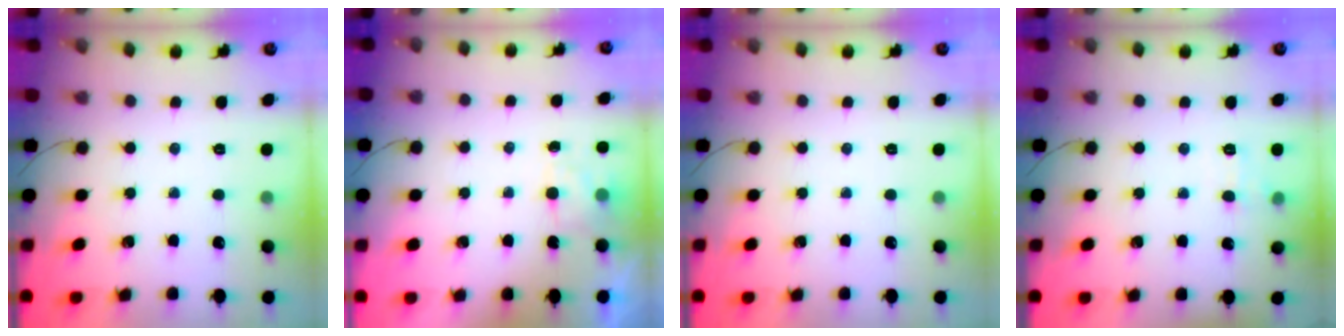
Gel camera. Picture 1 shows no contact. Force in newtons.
{"total": 1.9, "press": 1.5, "slide": 1.2}
{"total": 0.0}
{"total": 6.0, "press": 5.9, "slide": 1.4}